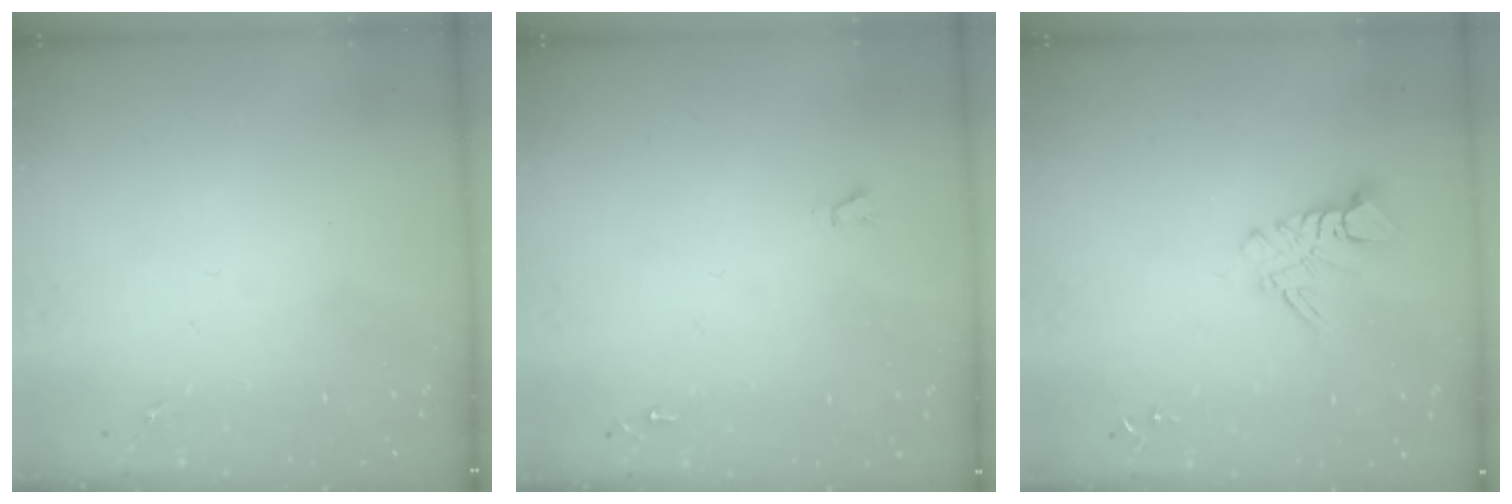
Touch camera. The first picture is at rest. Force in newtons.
{"total": 1.6, "press": 1.6, "slide": 0.1}
{"total": 8.9, "press": 8.8, "slide": 0.9}